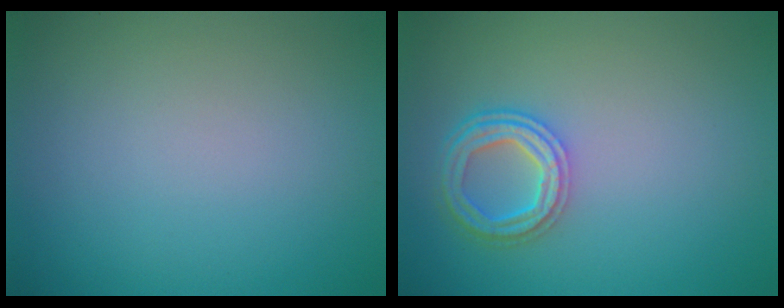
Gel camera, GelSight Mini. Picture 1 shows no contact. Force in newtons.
{"total": 4.0, "press": 3.2, "slide": 2.3}